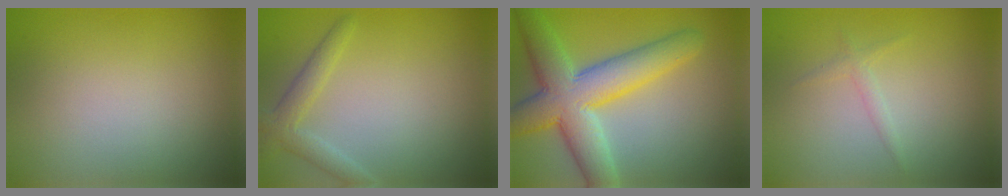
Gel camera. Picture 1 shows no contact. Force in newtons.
{"total": 2.4, "press": 2.4, "slide": 0.1}
{"total": 8.9, "press": 8.9, "slide": 0.3}
{"total": 1.0, "press": 1.0, "slide": 0.1}